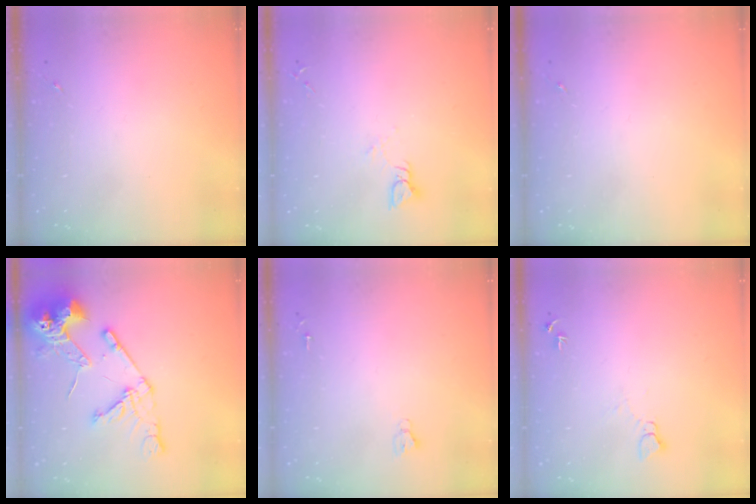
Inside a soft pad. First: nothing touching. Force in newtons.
{"total": 3.6, "press": 3.6, "slide": 0.4}
{"total": 0.0}
{"total": 17.1, "press": 17.0, "slide": 2.1}
{"total": 2.7, "press": 2.7, "slide": 0.0}
{"total": 5.2, "press": 5.2, "slide": 0.6}